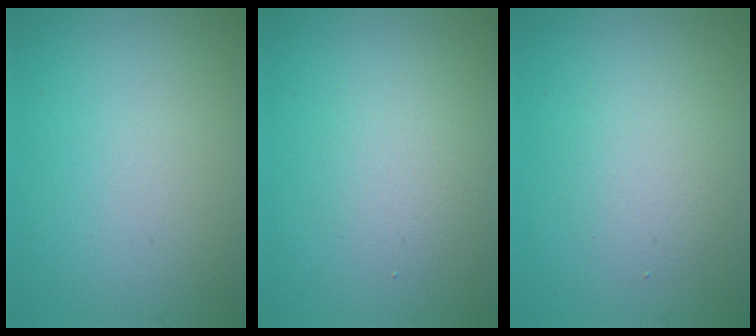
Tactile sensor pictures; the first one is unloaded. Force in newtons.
{"total": 2.0, "press": 2.0, "slide": 0.1}
{"total": 2.4, "press": 2.4, "slide": 0.1}